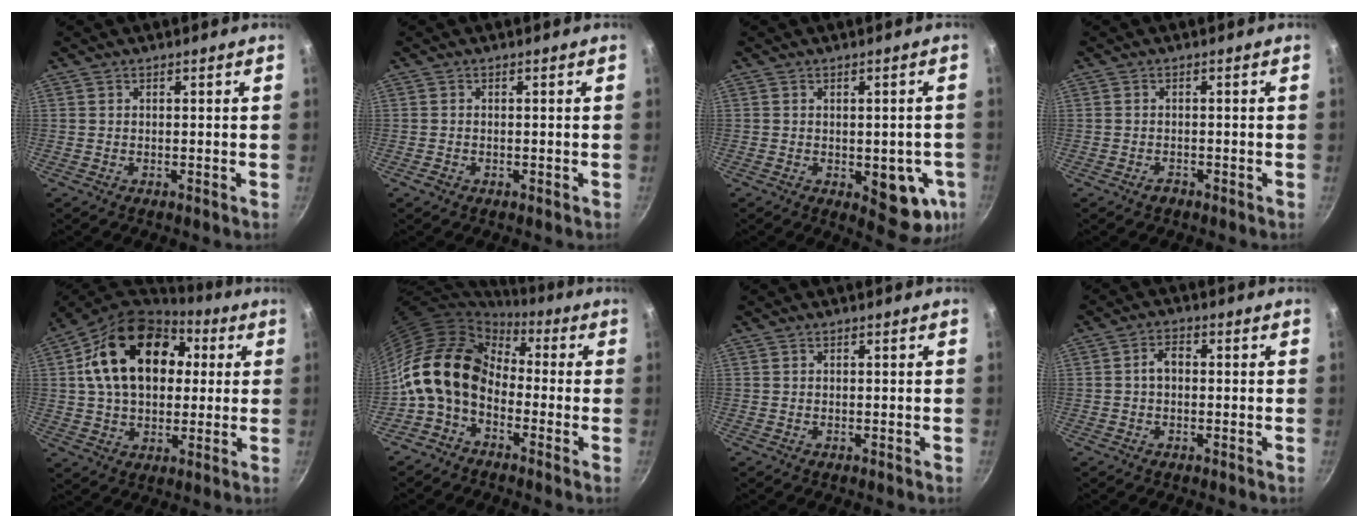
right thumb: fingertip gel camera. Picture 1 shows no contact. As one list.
[{"total": 1.1, "force": [-0.6, 0.8, 0.5], "torque": [-0.011, 0.001, -0.010]}, {"total": 10.6, "force": [-2.5, 5.2, 8.9], "torque": [-0.067, -0.005, -0.026]}, {"total": 1.4, "force": [-1.0, 0.8, 0.5], "torque": [-0.008, 0.011, -0.017]}, {"total": 21.7, "force": [4.9, 14.9, 14.9], "torque": [-0.228, 0.020, 0.070]}, {"total": 14.5, "force": [-1.2, 10.6, 9.7], "torque": [-0.167, 0.038, -0.046]}, {"total": 0.0}, {"total": 3.2, "force": [-0.1, 2.2, 2.3], "torque": [-0.036, 0.013, -0.007]}]